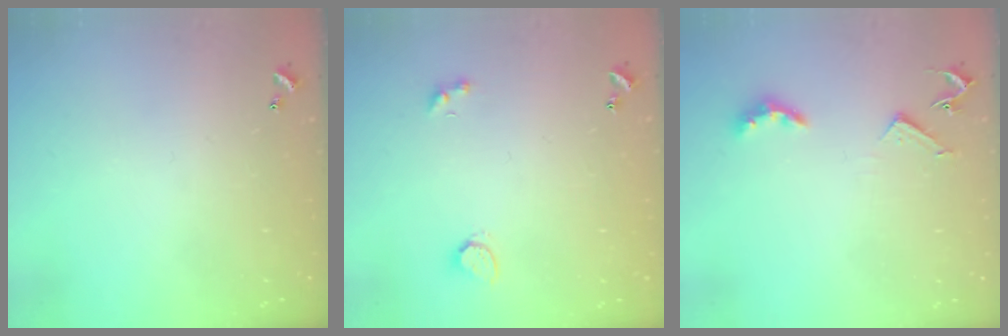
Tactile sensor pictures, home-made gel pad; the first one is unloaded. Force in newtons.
{"total": 2.4, "press": 2.4, "slide": 0.5}
{"total": 4.4, "press": 4.3, "slide": 0.7}